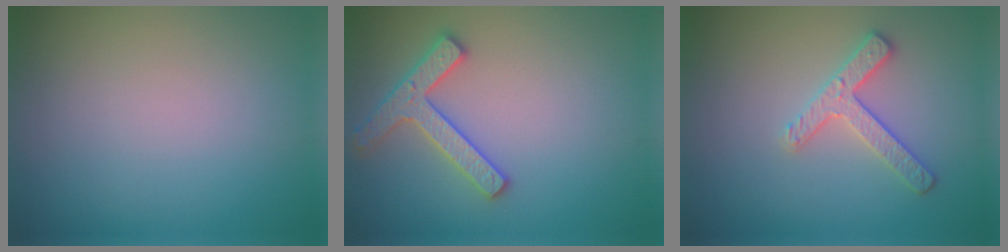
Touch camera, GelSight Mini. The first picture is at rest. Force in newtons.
{"total": 2.8, "press": 2.8, "slide": 0.3}
{"total": 2.5, "press": 2.4, "slide": 0.8}